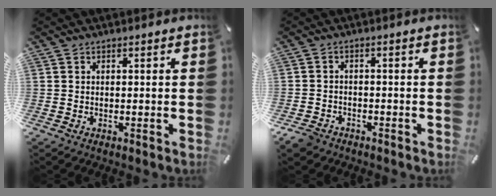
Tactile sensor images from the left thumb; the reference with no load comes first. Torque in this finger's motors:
{"motor_torque": [-0.77, 0.81, 0.20, 0.20, 0.07]}